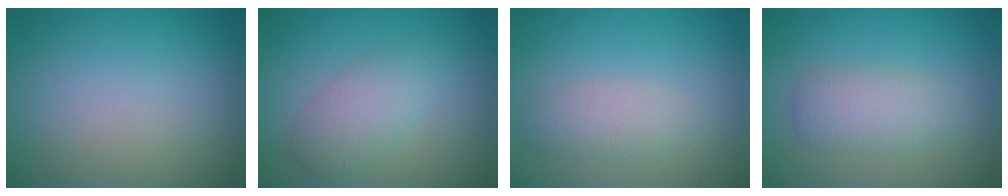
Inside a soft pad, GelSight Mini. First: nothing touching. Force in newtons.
{"total": 3.2, "press": 3.2, "slide": 0.0}
{"total": 2.1, "press": 2.1, "slide": 0.1}
{"total": 3.2, "press": 3.2, "slide": 0.2}